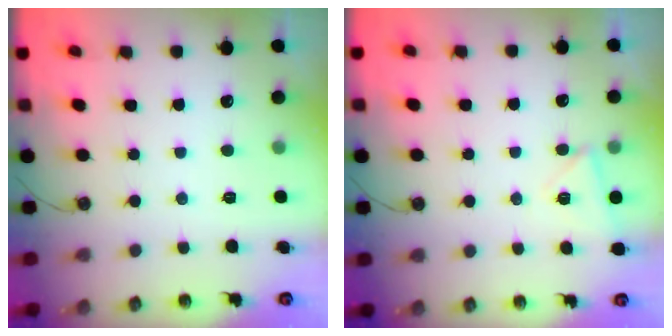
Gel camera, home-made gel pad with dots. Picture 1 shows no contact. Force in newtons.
{"total": 5.2, "press": 4.5, "slide": 2.6}